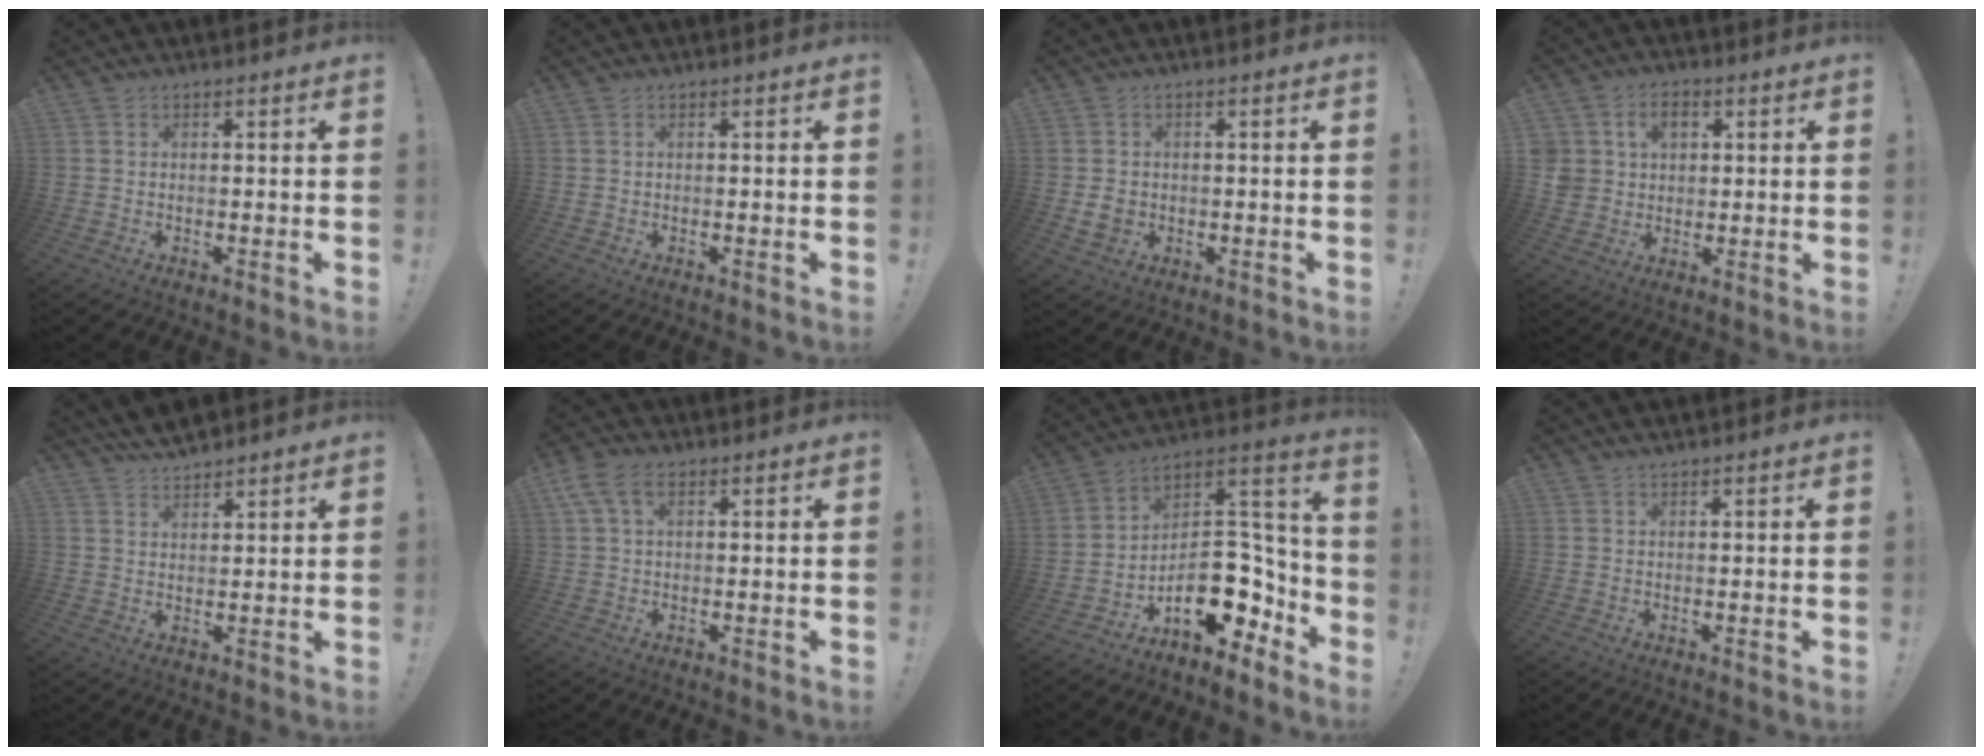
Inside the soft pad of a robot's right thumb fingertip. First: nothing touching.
{"total": 0.0}
{"total": 4.3, "force": [-0.3, 3.7, 2.1], "torque": [-0.028, 0.000, -0.003]}
{"total": 8.1, "force": [2.8, 6.8, 3.4], "torque": [-0.059, -0.010, 0.056]}
{"total": 5.5, "force": [5.0, 1.6, 1.4], "torque": [-0.024, -0.030, 0.094]}
{"total": 6.3, "force": [2.5, 3.5, 4.6], "torque": [-0.097, 0.004, 0.048]}
{"total": 16.2, "force": [-5.5, 10.5, 11.2], "torque": [-0.129, 0.020, -0.078]}
{"total": 0.8, "force": [0.8, -0.1, 0.0], "torque": [0.009, -0.005, 0.013]}